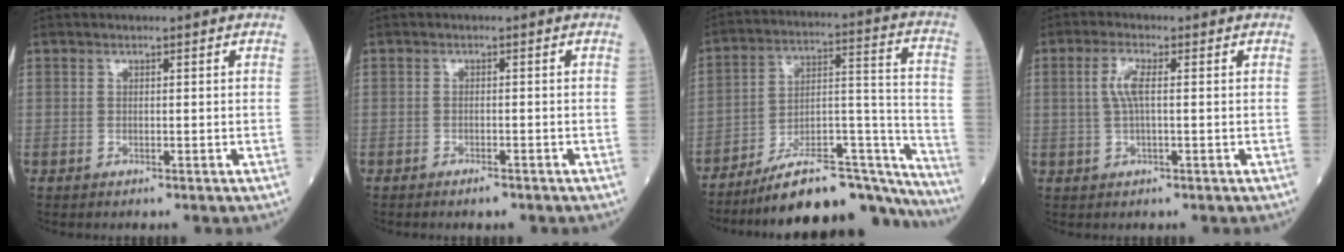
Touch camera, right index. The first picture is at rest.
{"total": 1.4, "force": [-1.2, 0.2, 0.8], "torque": [-0.015, -0.001, -0.016]}
{"total": 23.4, "force": [-20.8, 4.0, 9.8], "torque": [-0.095, 0.043, -0.311]}
{"total": 3.4, "force": [0.5, 0.7, 3.3], "torque": [-0.074, 0.007, 0.010]}